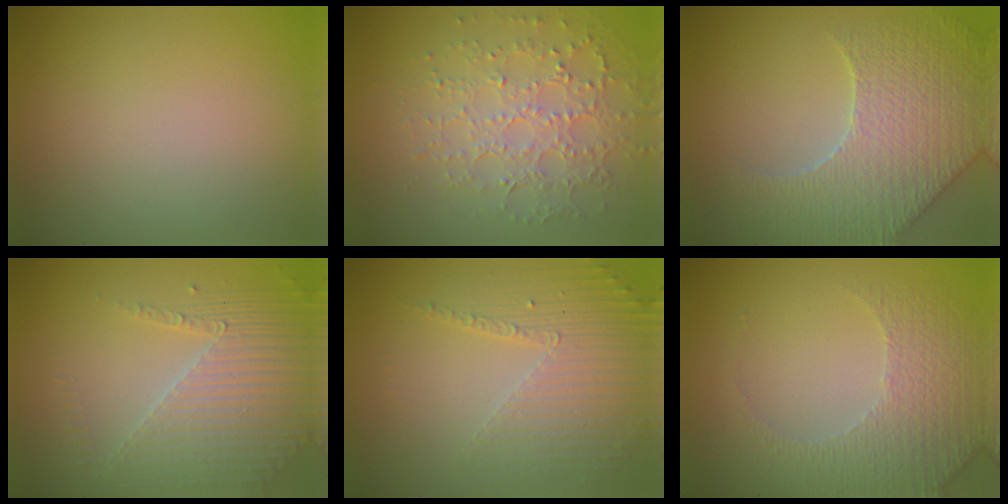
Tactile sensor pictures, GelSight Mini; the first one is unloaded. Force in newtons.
{"total": 4.8, "press": 3.5, "slide": 3.2}
{"total": 6.5, "press": 5.6, "slide": 3.3}
{"total": 4.0, "press": 3.8, "slide": 1.3}
{"total": 5.2, "press": 3.1, "slide": 4.1}
{"total": 5.0, "press": 3.6, "slide": 3.5}